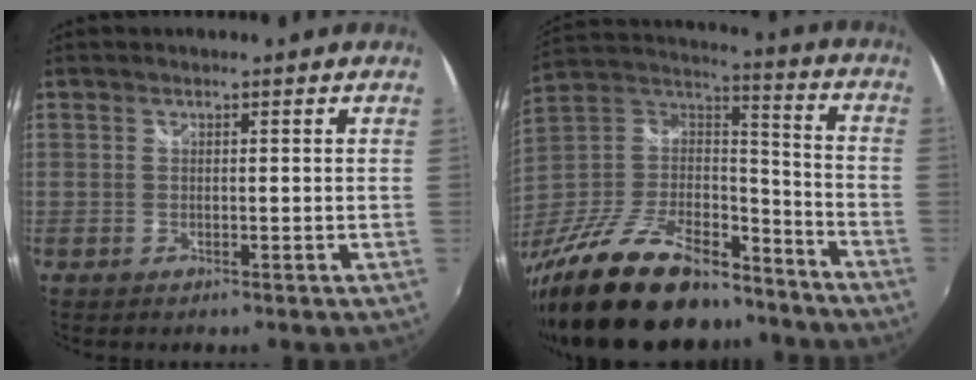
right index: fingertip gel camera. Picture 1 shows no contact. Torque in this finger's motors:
{"motor_torque": [1.01, -1.13, 0.85, 0.21]}